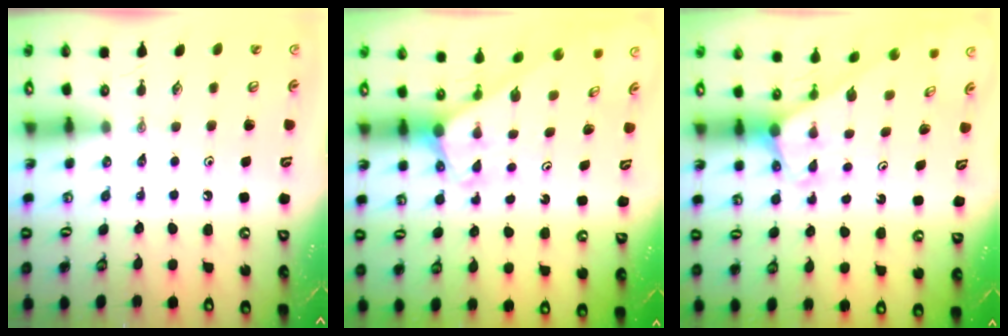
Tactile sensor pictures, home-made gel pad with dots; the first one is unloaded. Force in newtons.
{"total": 2.0, "press": 2.0, "slide": 0.1}
{"total": 2.1, "press": 2.1, "slide": 0.1}